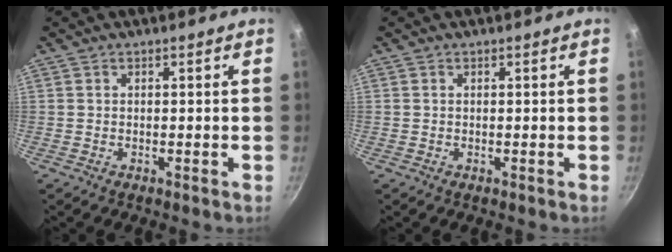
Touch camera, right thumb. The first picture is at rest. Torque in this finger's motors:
{"motor_torque": [0.15, 0.03, -0.20, 0.59, 0.03]}